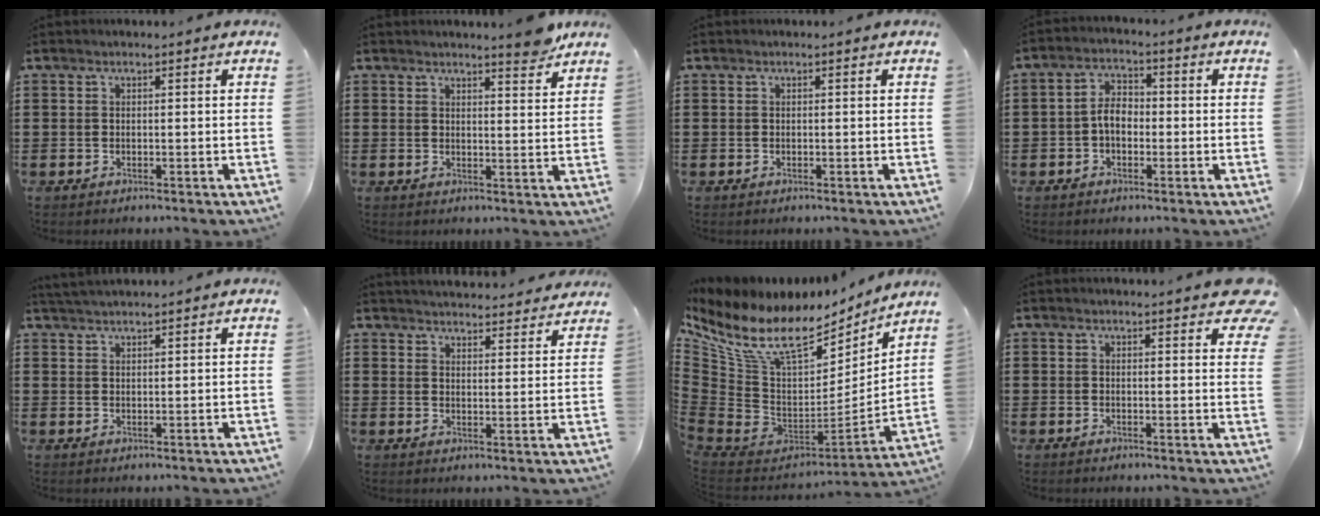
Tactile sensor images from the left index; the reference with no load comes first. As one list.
[{"total": 4.3, "force": [3.9, 0.2, 1.8], "torque": [-0.028, -0.014, 0.067]}, {"total": 0.0}, {"total": 4.3, "force": [-0.8, 2.6, 3.3], "torque": [-0.069, 0.007, -0.018]}, {"total": 1.9, "force": [1.9, -0.1, 0.2], "torque": [-0.009, 0.001, 0.038]}, {"total": 4.0, "force": [4.0, -0.1, 0.1], "torque": [-0.007, -0.025, 0.069]}, {"total": 14.0, "force": [9.1, 6.2, 8.7], "torque": [-0.207, -0.062, 0.158]}, {"total": 3.7, "force": [2.9, 0.8, 2.0], "torque": [-0.025, -0.007, 0.050]}]